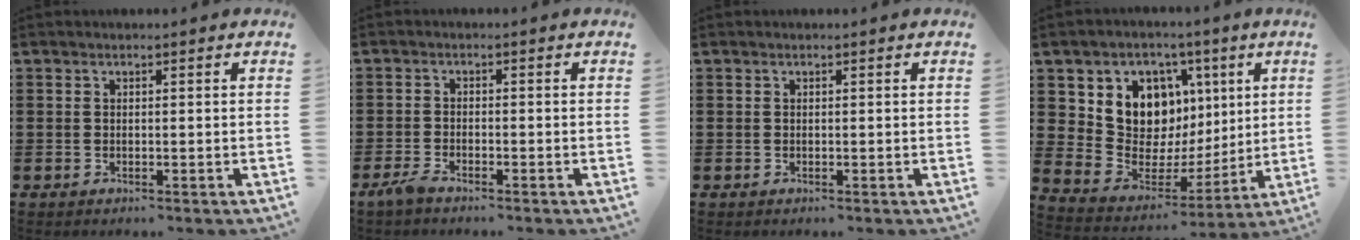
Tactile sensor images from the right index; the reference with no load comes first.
{"total": 2.1, "force": [-1.7, 0.4, 1.0], "torque": [-0.032, -0.003, -0.038]}
{"total": 0.0}
{"total": 10.6, "force": [4.6, 8.7, 3.9], "torque": [-0.108, -0.042, 0.091]}